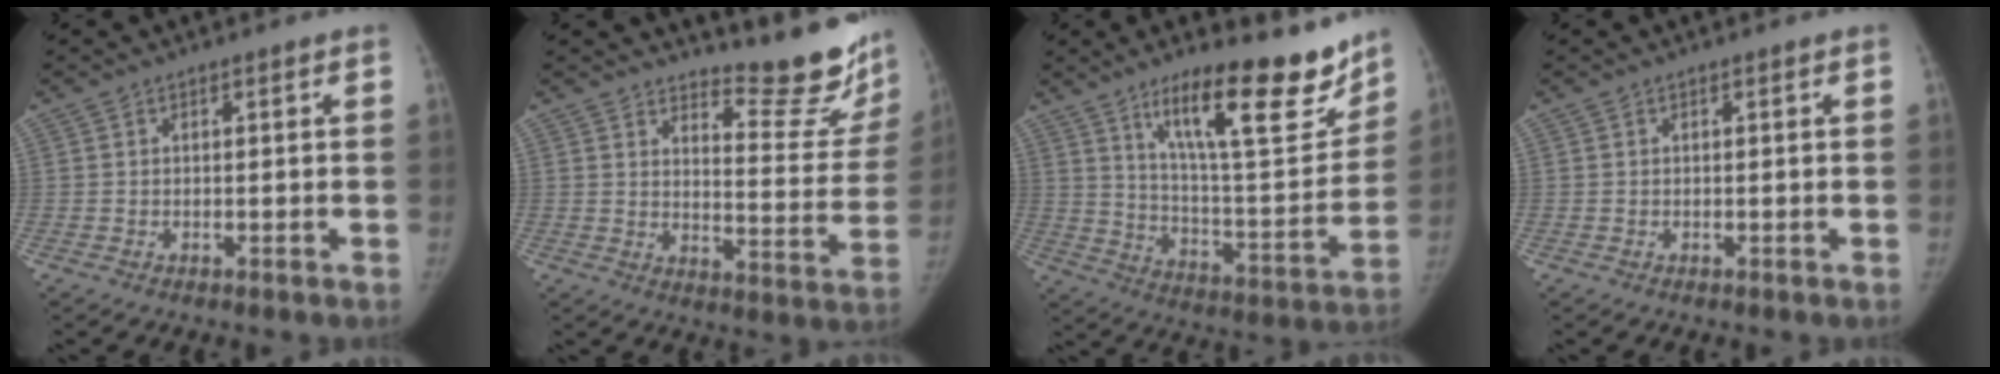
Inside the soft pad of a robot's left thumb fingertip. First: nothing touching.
{"total": 15.2, "force": [13.8, 3.9, 5.0], "torque": [-0.020, -0.150, 0.155]}
{"total": 23.3, "force": [15.4, 6.2, 16.4], "torque": [-0.203, -0.085, 0.246]}
{"total": 0.0}